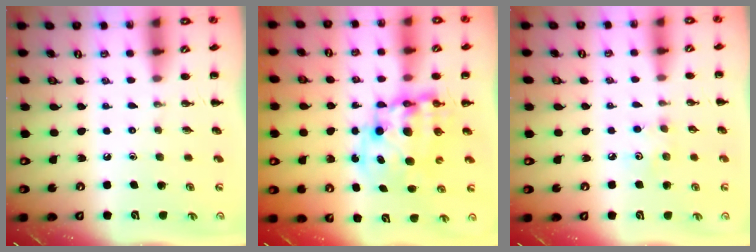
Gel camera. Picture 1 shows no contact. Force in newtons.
{"total": 12.0, "press": 11.5, "slide": 3.2}
{"total": 3.9, "press": 3.8, "slide": 0.9}